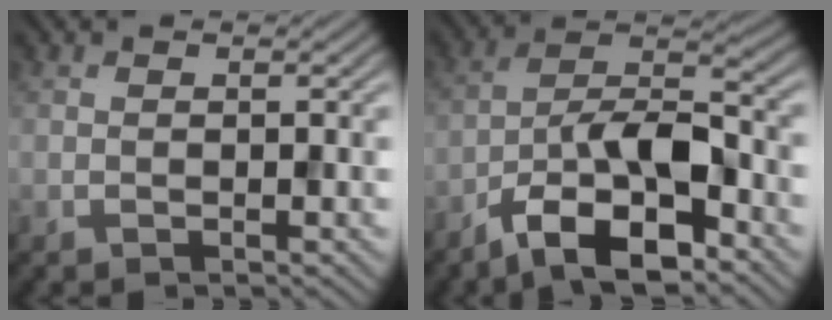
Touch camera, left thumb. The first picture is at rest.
{"total": 11.2, "force": [-6.8, 4.0, 8.0], "torque": [-0.136, 0.007, -0.135]}